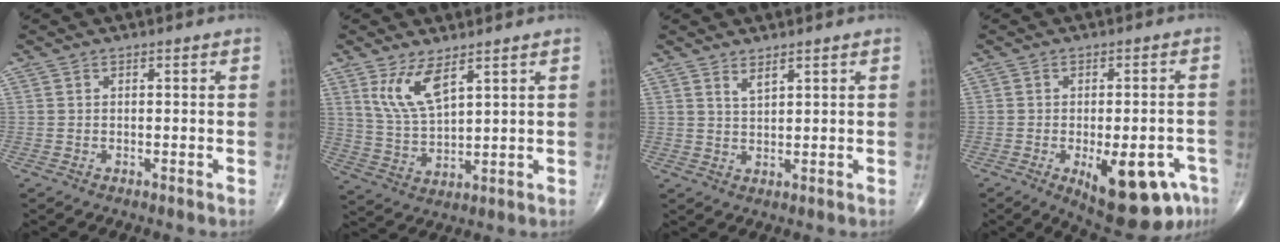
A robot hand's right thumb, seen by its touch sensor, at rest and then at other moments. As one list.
[{"total": 8.1, "force": [4.4, 2.9, 6.1], "torque": [-0.116, -0.029, 0.099]}, {"total": 2.3, "force": [1.7, 0.6, 1.4], "torque": [-0.026, -0.016, 0.035]}, {"total": 15.4, "force": [-6.6, 6.4, 12.3], "torque": [-0.122, 0.015, -0.074]}]